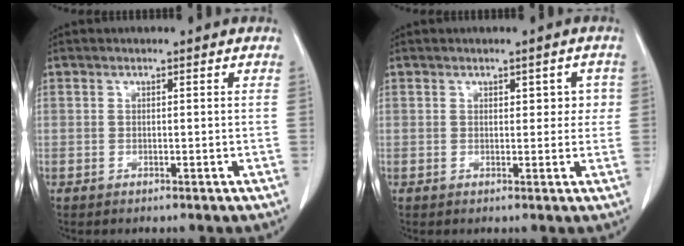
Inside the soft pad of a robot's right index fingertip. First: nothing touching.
{"total": 3.0, "force": [0.7, 1.8, 2.3], "torque": [-0.021, 0.010, 0.009]}